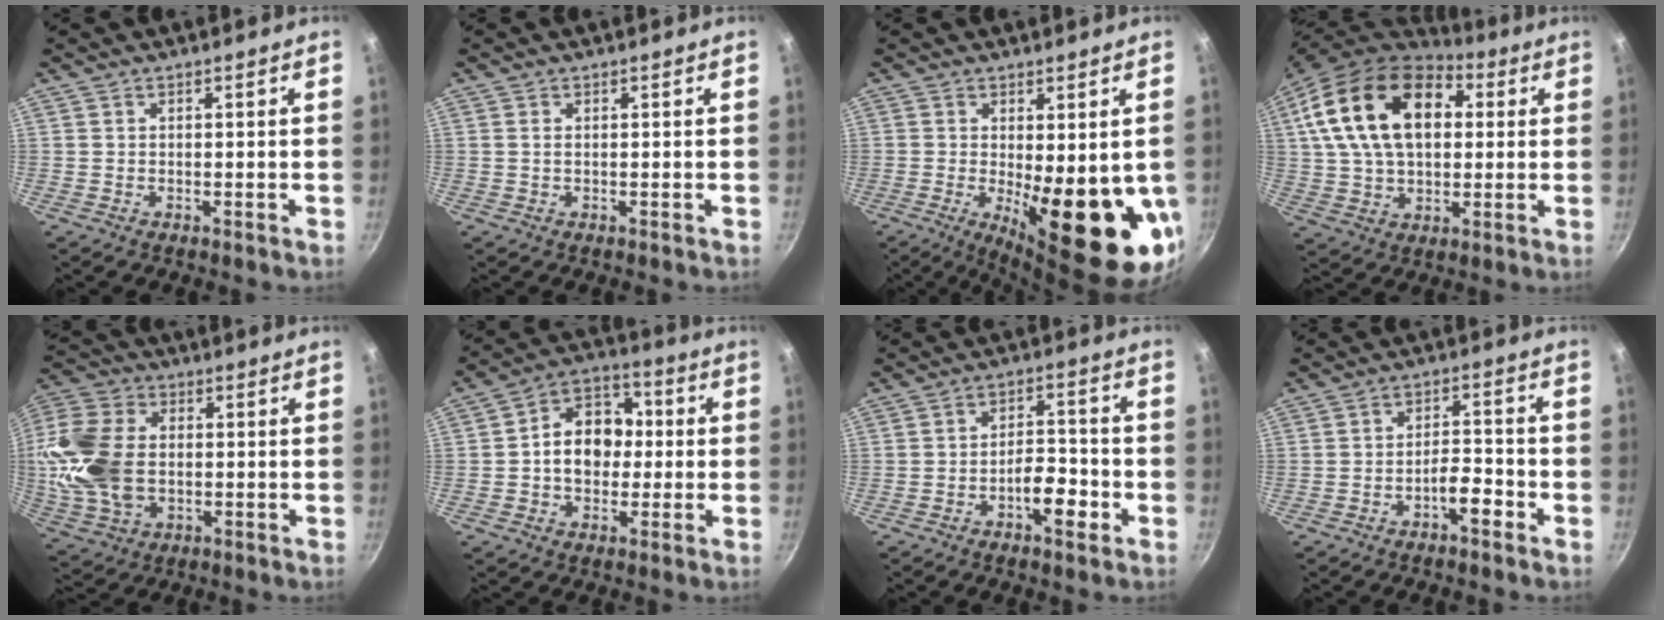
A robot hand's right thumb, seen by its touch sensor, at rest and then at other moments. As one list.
[{"total": 0.7, "force": [0.1, 0.3, 0.6], "torque": [-0.013, 0.001, 0.001]}, {"total": 17.0, "force": [-2.4, 5.6, 15.9], "torque": [-0.194, -0.032, -0.019]}, {"total": 22.4, "force": [6.0, 14.2, 16.2], "torque": [-0.266, 0.014, 0.095]}, {"total": 17.6, "force": [-0.3, 12.0, 12.9], "torque": [-0.254, 0.015, -0.006]}, {"total": 12.5, "force": [-0.1, 9.5, 8.1], "torque": [-0.080, 0.030, -0.019]}, {"total": 7.2, "force": [-3.2, 3.1, 5.6], "torque": [-0.071, 0.031, -0.053]}, {"total": 5.0, "force": [-3.0, 1.8, 3.7], "torque": [-0.051, 0.033, -0.047]}]